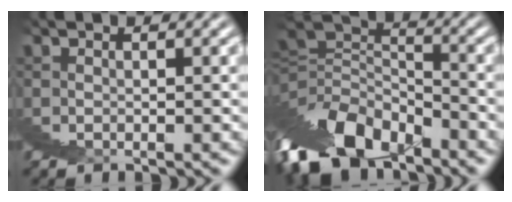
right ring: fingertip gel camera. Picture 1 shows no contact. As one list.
[{"total": 6.7, "force": [-4.2, 3.2, 4.1], "torque": [-0.046, -0.001, -0.074]}]